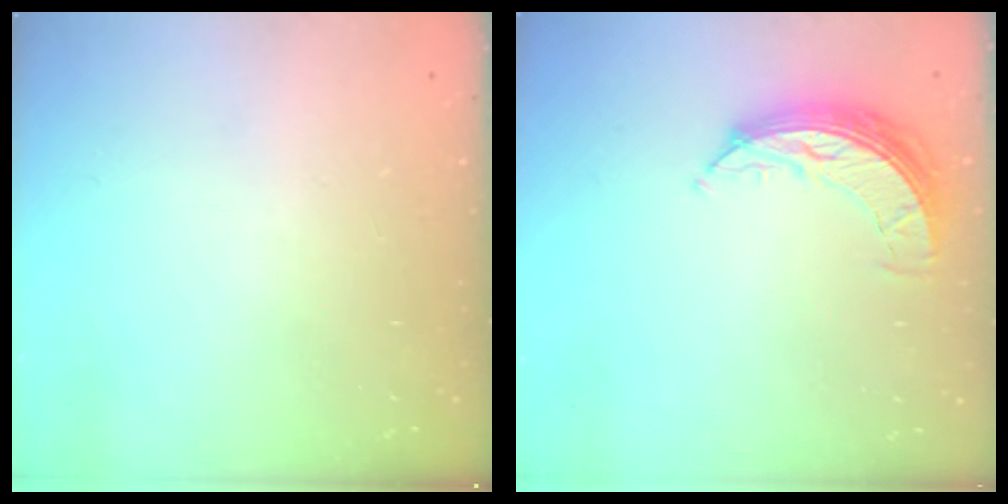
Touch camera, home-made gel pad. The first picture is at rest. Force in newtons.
{"total": 7.5, "press": 7.5, "slide": 0.4}